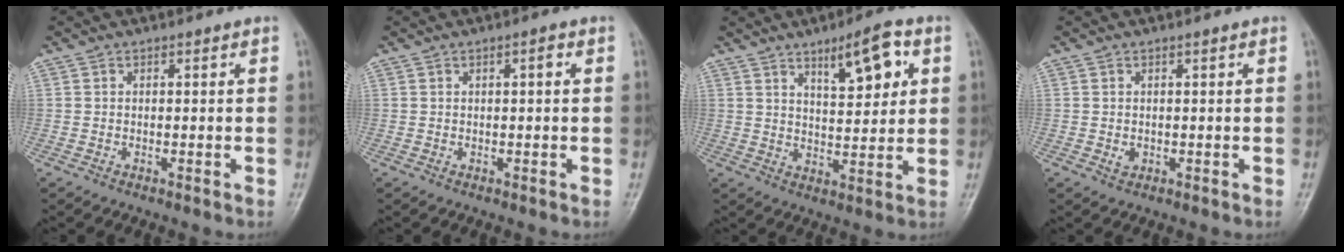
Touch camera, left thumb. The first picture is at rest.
{"total": 1.3, "force": [0.4, 0.3, 1.2], "torque": [-0.021, 0.003, 0.004]}
{"total": 9.5, "force": [4.4, 3.2, 7.8], "torque": [-0.100, -0.023, 0.068]}
{"total": 1.1, "force": [0.1, 0.8, 0.7], "torque": [-0.005, 0.000, 0.005]}